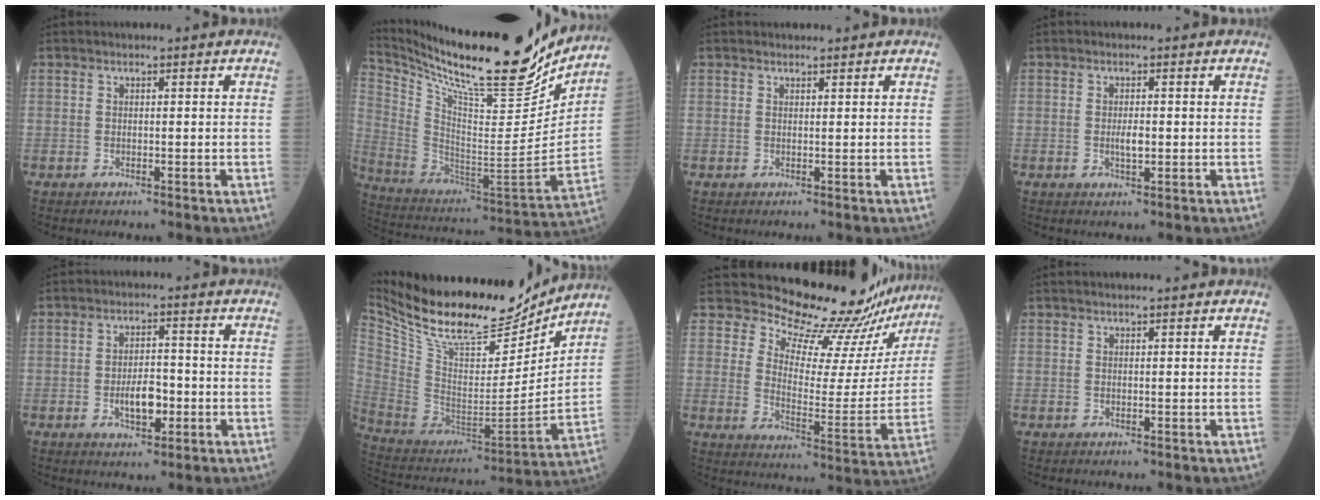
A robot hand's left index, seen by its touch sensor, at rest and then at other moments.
{"total": 27.4, "force": [23.2, 3.7, 14.1], "torque": [-0.261, -0.051, 0.363]}
{"total": 0.5, "force": [0.5, 0.2, -0.1], "torque": [-0.008, -0.004, 0.007]}
{"total": 2.0, "force": [-0.3, 0.7, 1.9], "torque": [-0.039, -0.003, -0.004]}
{"total": 5.3, "force": [-1.6, 2.4, 4.4], "torque": [-0.078, 0.002, -0.025]}
{"total": 24.3, "force": [20.9, 5.9, 10.9], "torque": [-0.205, -0.028, 0.347]}
{"total": 18.9, "force": [18.4, 2.1, 4.1], "torque": [-0.060, -0.115, 0.223]}
{"total": 0.7, "force": [0.5, -0.1, 0.4], "torque": [-0.007, 0.002, 0.010]}